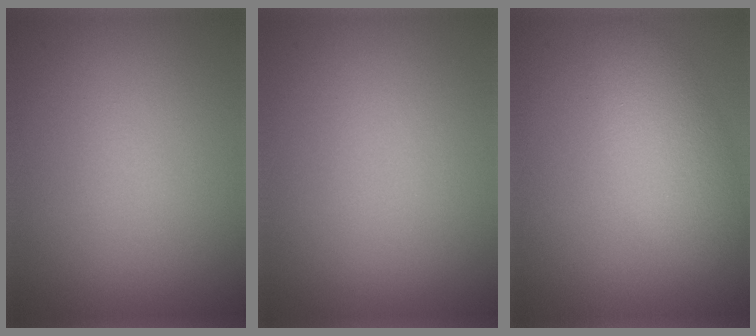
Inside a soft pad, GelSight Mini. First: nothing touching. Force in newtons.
{"total": 0.0}
{"total": 4.3, "press": 4.3, "slide": 0.4}